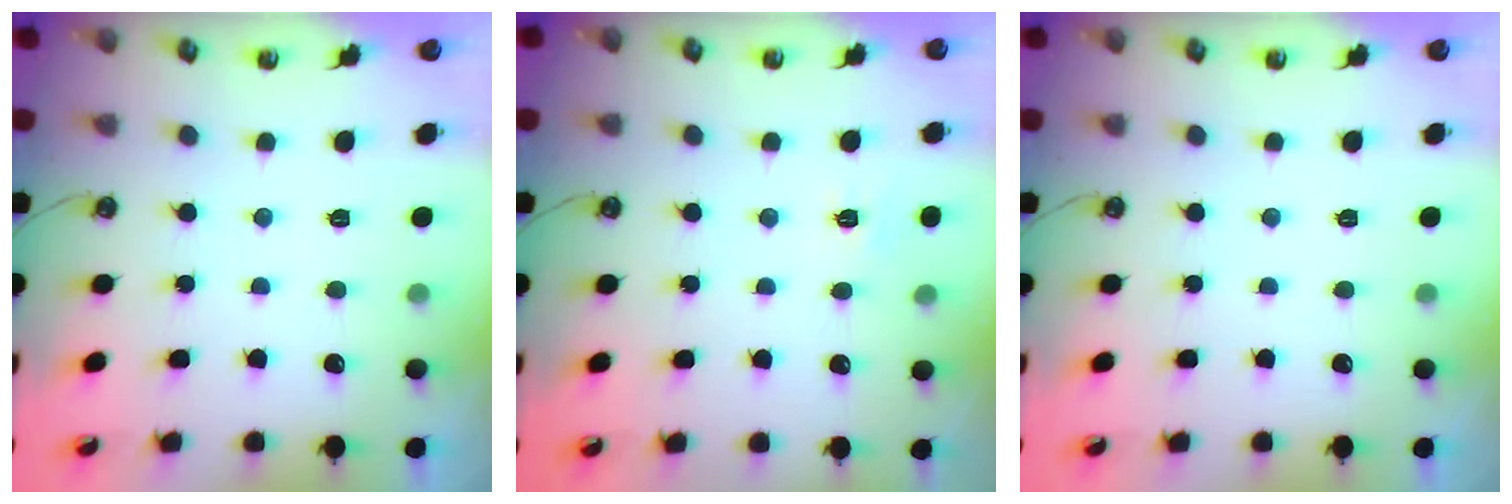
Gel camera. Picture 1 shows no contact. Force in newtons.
{"total": 5.0, "press": 4.9, "slide": 0.6}
{"total": 0.0}